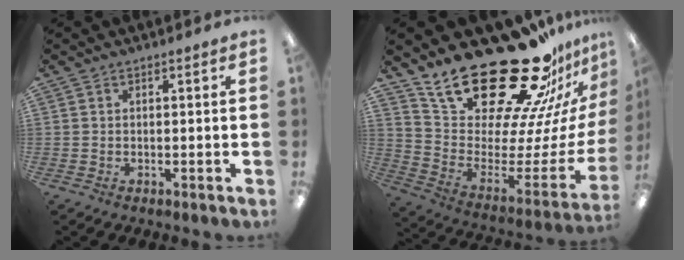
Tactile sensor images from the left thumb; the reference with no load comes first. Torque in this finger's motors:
{"motor_torque": [2.18, 2.19, 1.40, -1.37, 0.06]}